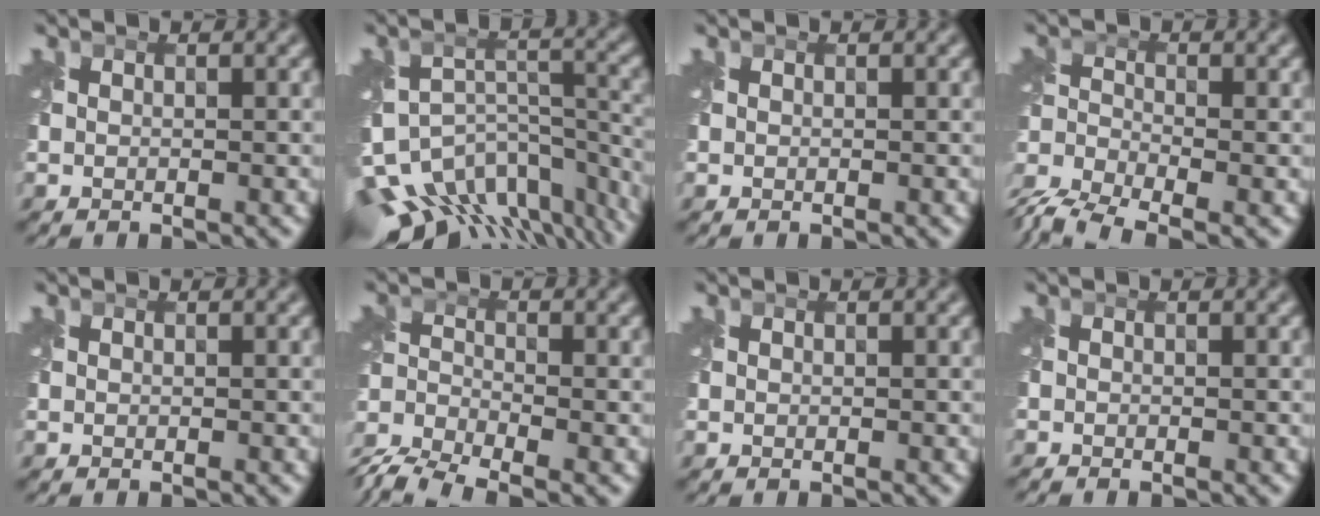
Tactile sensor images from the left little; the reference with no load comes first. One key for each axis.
{"total": 13.9, "fx": -10.7, "fy": 6.3, "fz": 6.3, "tx": -0.113, "ty": -0.008, "tz": -0.124}
{"total": 0.0}
{"total": 7.9, "fx": -6.2, "fy": 3.0, "fz": 3.8, "tx": -0.084, "ty": -0.028, "tz": -0.109}
{"total": 0.0}
{"total": 7.6, "fx": -6.3, "fy": 2.4, "fz": 3.3, "tx": -0.068, "ty": -0.024, "tz": -0.119}
{"total": 0.0}
{"total": 0.7, "fx": -0.7, "fy": 0.0, "fz": 0.0, "tx": 0.002, "ty": -0.008, "tz": -0.015}